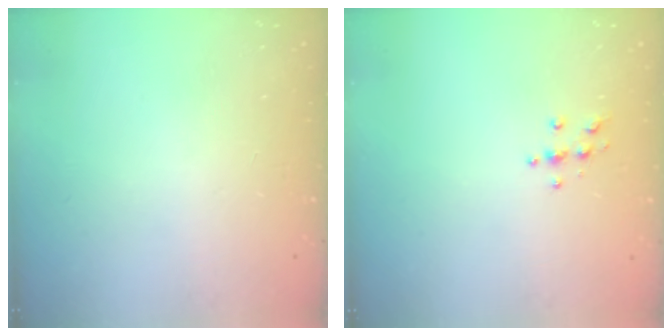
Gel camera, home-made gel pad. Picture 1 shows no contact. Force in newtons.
{"total": 3.9, "press": 3.8, "slide": 0.4}